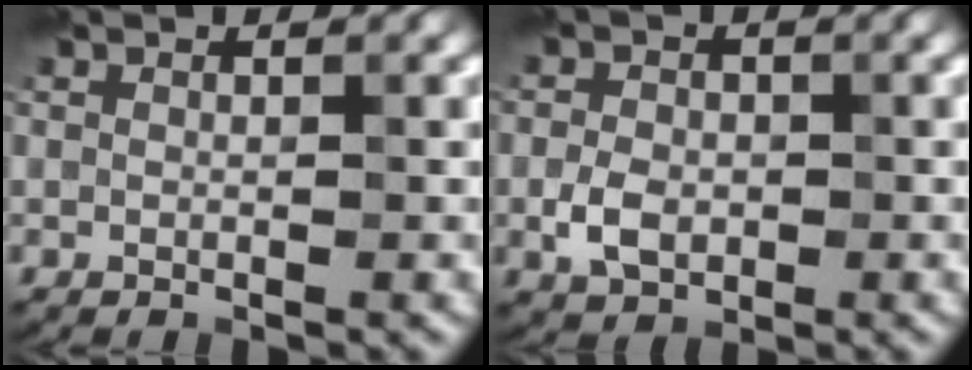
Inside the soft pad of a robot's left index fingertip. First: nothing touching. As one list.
[{"total": 2.9, "force": [-0.6, 2.2, 1.9], "torque": [-0.036, -0.002, -0.016]}]